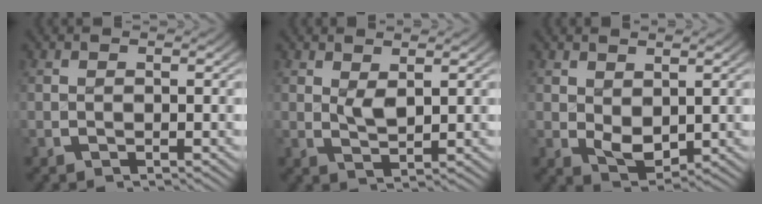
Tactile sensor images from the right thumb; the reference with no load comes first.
{"total": 2.2, "force": [1.4, 1.0, 1.4], "torque": [-0.023, -0.008, 0.030]}
{"total": 3.3, "force": [0.5, 2.3, 2.2], "torque": [-0.035, -0.015, 0.019]}